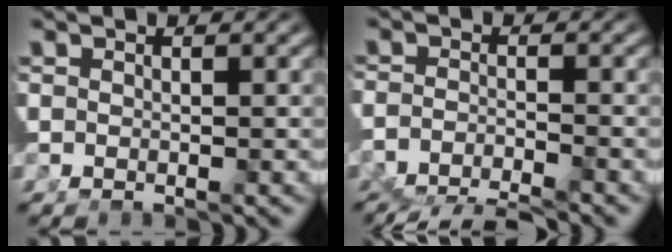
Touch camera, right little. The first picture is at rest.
{"total": 9.0, "force": [-7.8, 3.9, 2.4], "torque": [-0.041, -0.036, -0.114]}